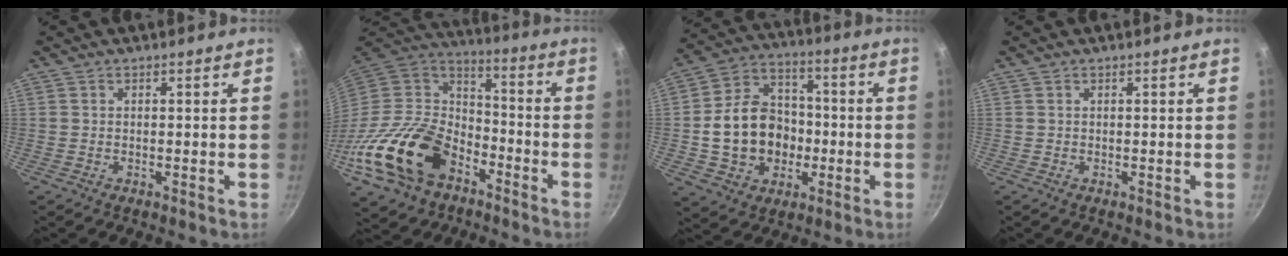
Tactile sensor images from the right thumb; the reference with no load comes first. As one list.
[{"total": 23.4, "force": [-10.8, 15.9, 13.4], "torque": [-0.244, 0.058, -0.200]}, {"total": 16.2, "force": [-2.1, 13.1, 9.3], "torque": [-0.134, 0.042, -0.031]}, {"total": 0.0}]